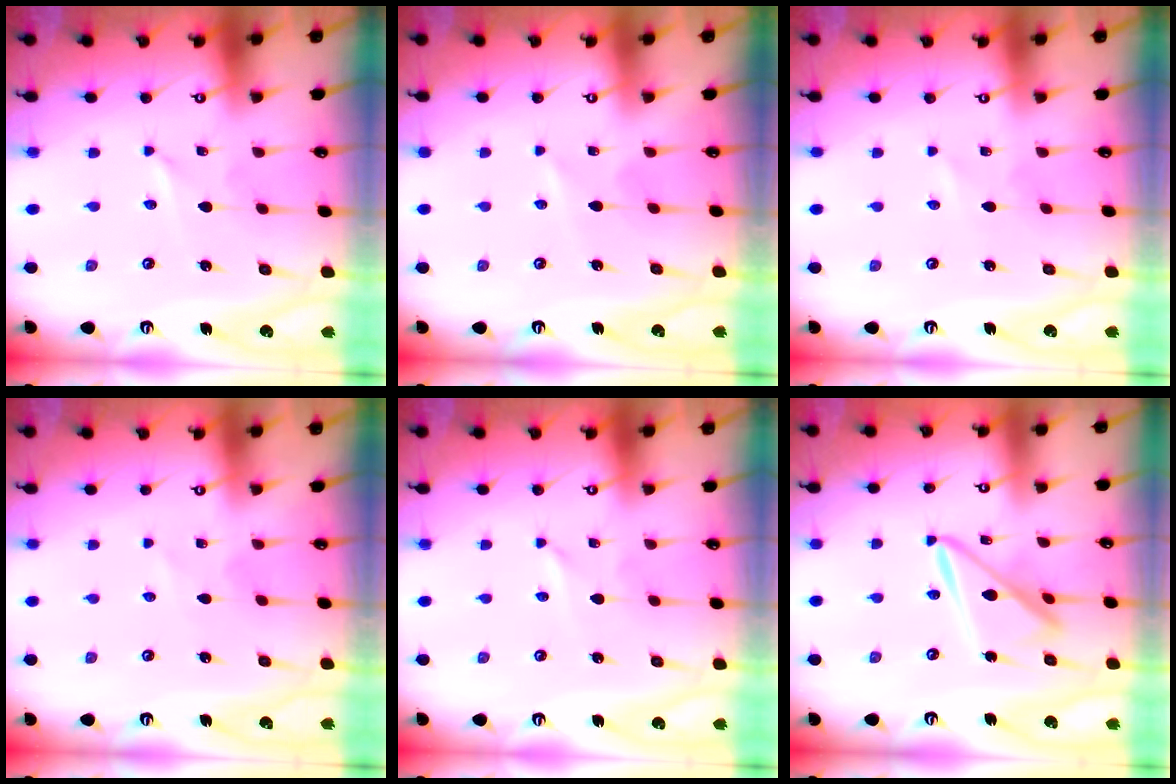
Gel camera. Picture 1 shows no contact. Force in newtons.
{"total": 2.2, "press": 2.2, "slide": 0.3}
{"total": 0.9, "press": 0.9, "slide": 0.2}
{"total": 0.5, "press": 0.5, "slide": 0.1}
{"total": 0.0}
{"total": 12.9, "press": 12.8, "slide": 1.2}